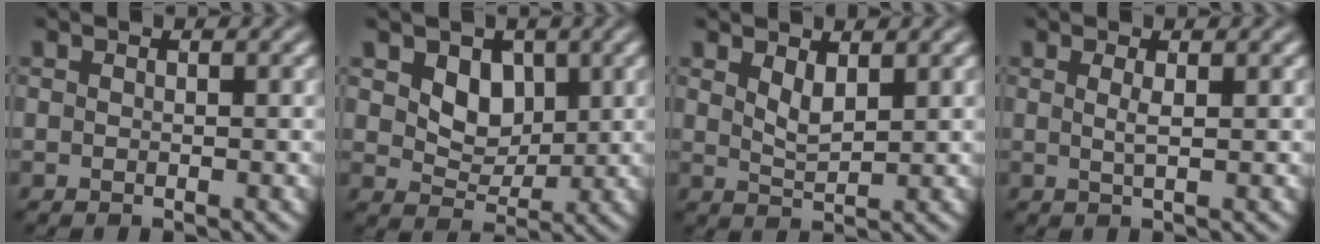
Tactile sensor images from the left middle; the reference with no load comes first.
{"total": 3.0, "force": [0.9, 2.3, 1.7], "torque": [-0.040, -0.010, 0.015]}
{"total": 1.7, "force": [0.9, 0.6, 1.3], "torque": [-0.035, -0.008, 0.024]}
{"total": 1.0, "force": [0.2, 0.2, 1.0], "torque": [-0.021, -0.003, 0.002]}